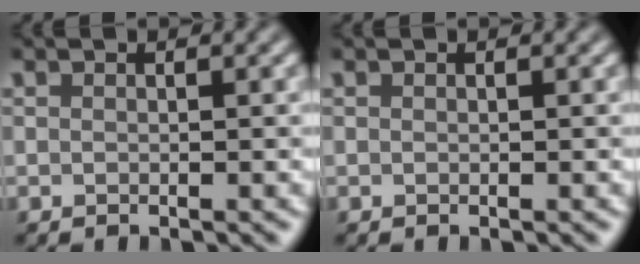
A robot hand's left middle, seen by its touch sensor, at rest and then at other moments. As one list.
[{"total": 0.0}]